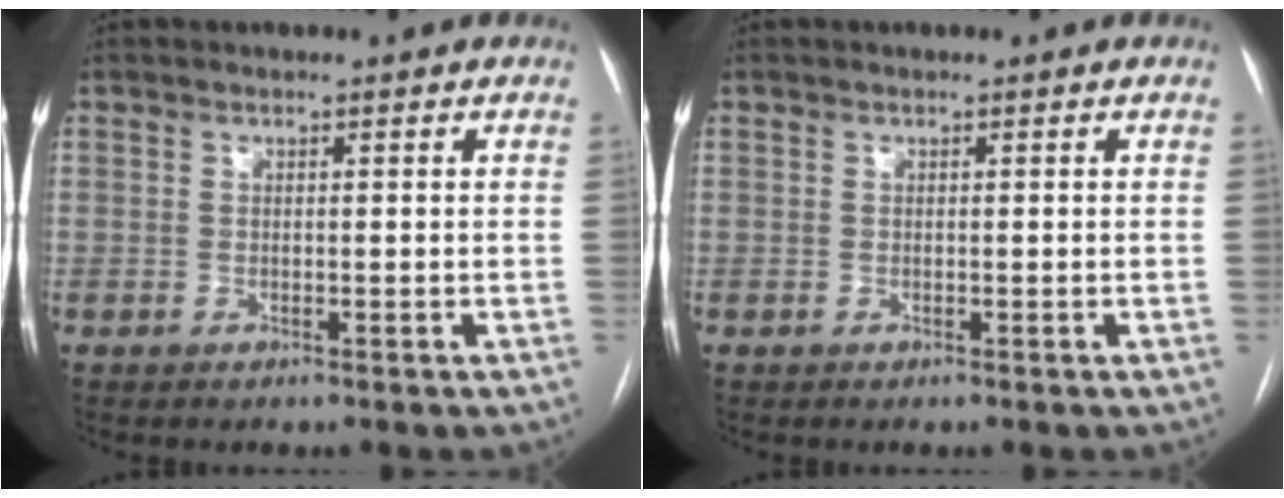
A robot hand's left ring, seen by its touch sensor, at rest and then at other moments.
{"total": 0.0}